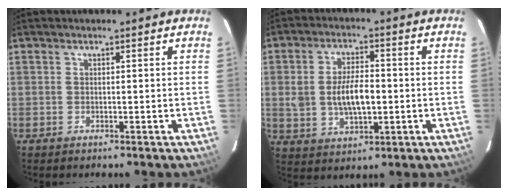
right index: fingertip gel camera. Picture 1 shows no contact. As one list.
[{"total": 9.2, "force": [-0.6, 4.5, 8.0], "torque": [-0.158, 0.003, -0.003]}]